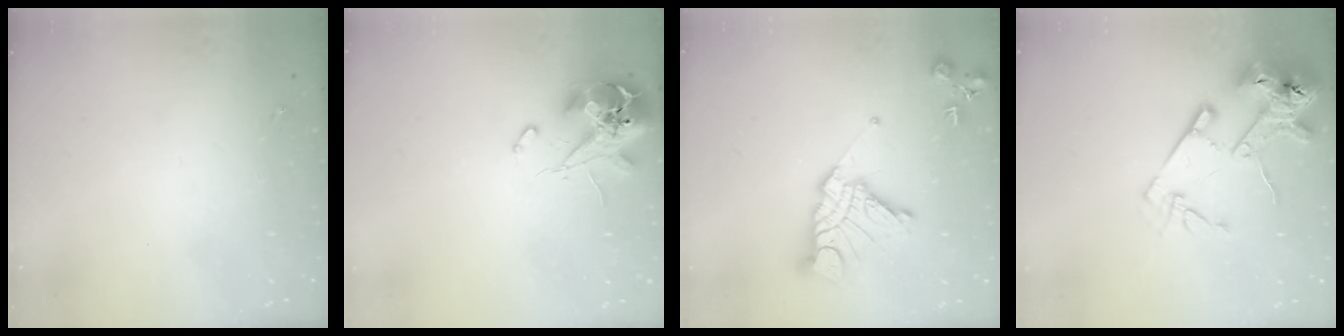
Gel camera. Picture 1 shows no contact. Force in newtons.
{"total": 12.4, "press": 12.3, "slide": 1.9}
{"total": 16.4, "press": 16.3, "slide": 1.4}
{"total": 16.8, "press": 16.7, "slide": 1.9}